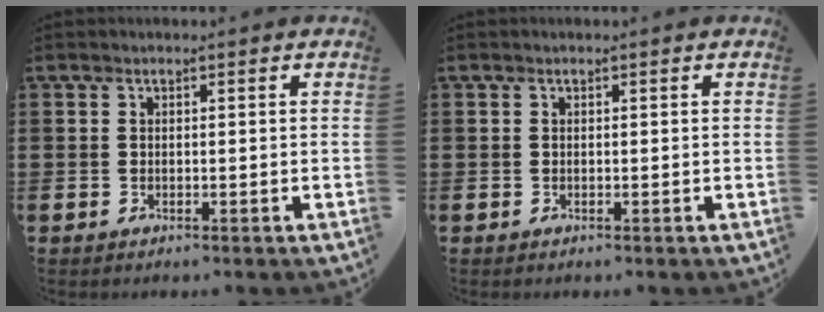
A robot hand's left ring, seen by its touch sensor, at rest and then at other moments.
{"total": 0.0}